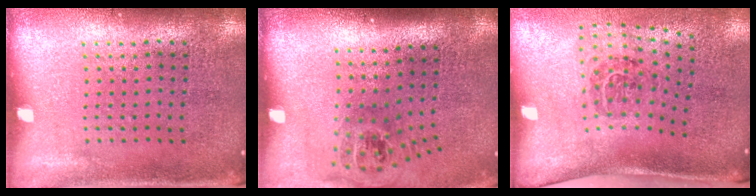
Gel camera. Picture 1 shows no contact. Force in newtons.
{"total": 1.6, "press": 1.2, "slide": 1.1}
{"total": 1.7, "press": 1.1, "slide": 1.4}